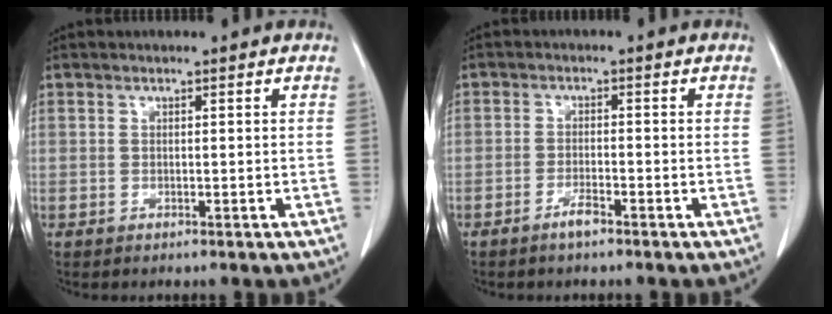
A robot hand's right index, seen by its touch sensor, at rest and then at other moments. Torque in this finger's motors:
{"motor_torque": [0.23, -0.16, 0.00, 0.03]}